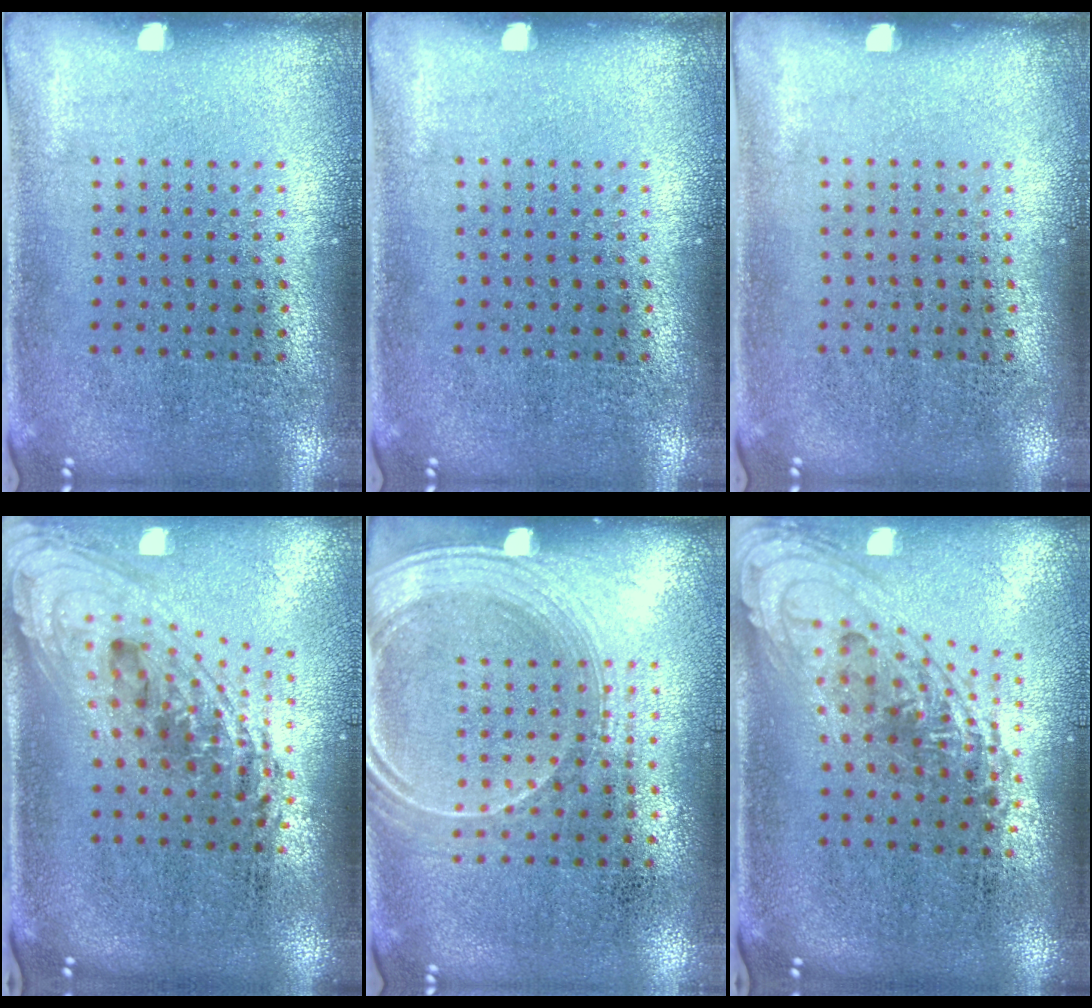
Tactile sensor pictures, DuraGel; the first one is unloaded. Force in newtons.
{"total": 0.0}
{"total": 0.0}
{"total": 2.3, "press": 1.6, "slide": 1.7}
{"total": 1.7, "press": 1.5, "slide": 0.9}
{"total": 1.5, "press": 1.2, "slide": 0.9}